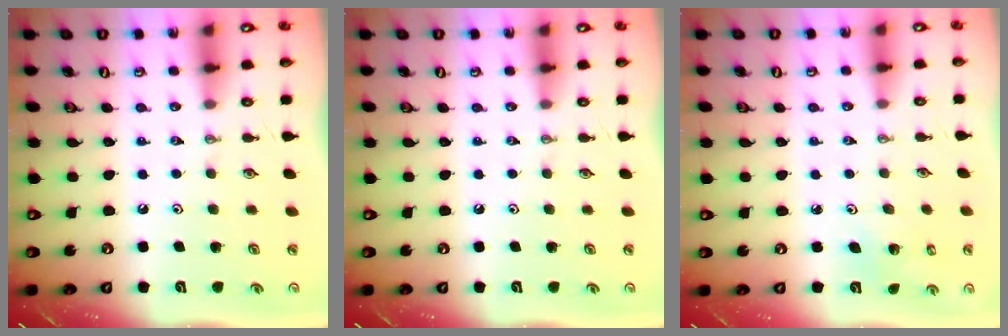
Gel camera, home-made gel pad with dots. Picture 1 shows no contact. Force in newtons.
{"total": 0.0}
{"total": 2.7, "press": 2.7, "slide": 0.2}